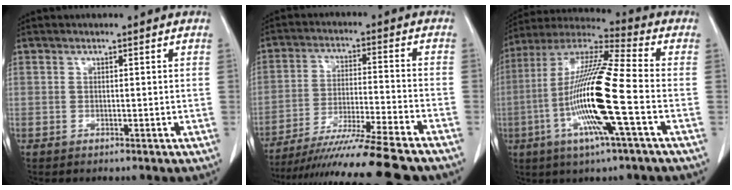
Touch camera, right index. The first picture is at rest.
{"total": 18.2, "force": [-16.0, -1.6, 8.7], "torque": [-0.140, -0.041, -0.254]}
{"total": 17.5, "force": [-4.4, 0.3, 17.0], "torque": [-0.343, -0.008, -0.093]}